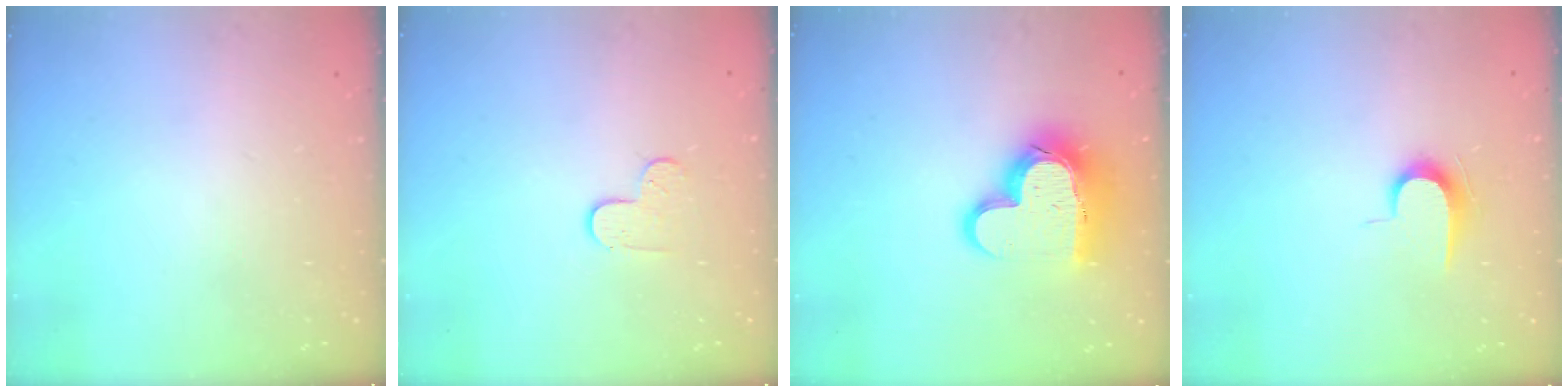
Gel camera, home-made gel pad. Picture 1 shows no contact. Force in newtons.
{"total": 4.3, "press": 4.3, "slide": 0.4}
{"total": 16.3, "press": 16.3, "slide": 1.1}
{"total": 7.2, "press": 7.1, "slide": 0.7}